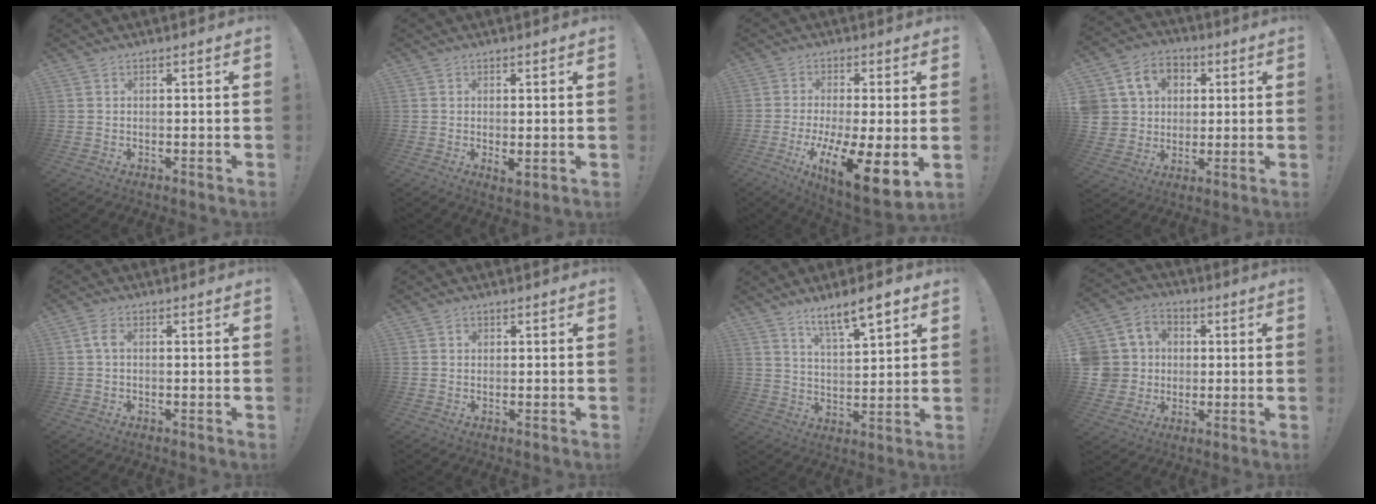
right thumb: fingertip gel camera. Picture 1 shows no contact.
{"total": 2.4, "force": [0.4, 1.0, 2.1], "torque": [-0.023, -0.006, 0.008]}
{"total": 14.1, "force": [-4.8, 3.5, 12.8], "torque": [-0.189, 0.013, -0.068]}
{"total": 11.3, "force": [2.9, 10.2, 3.8], "torque": [-0.063, -0.007, 0.065]}
{"total": 2.8, "force": [0.1, 1.3, 2.5], "torque": [-0.056, 0.006, 0.001]}
{"total": 0.8, "force": [0.2, 0.8, 0.1], "torque": [0.002, 0.000, 0.003]}
{"total": 10.4, "force": [7.5, 2.3, 6.8], "torque": [-0.107, -0.042, 0.126]}
{"total": 10.3, "force": [0.2, 9.9, 2.9], "torque": [-0.059, 0.008, 0.012]}